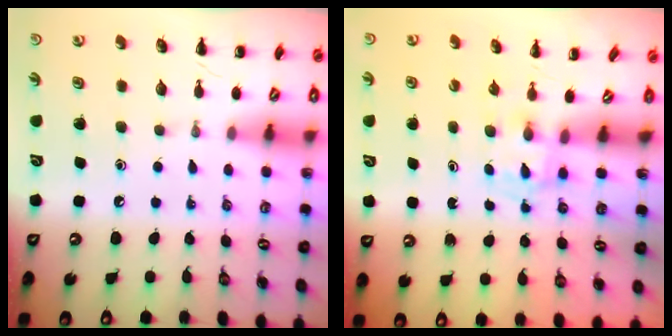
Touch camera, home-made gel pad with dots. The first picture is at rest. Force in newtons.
{"total": 2.4, "press": 2.2, "slide": 1.0}